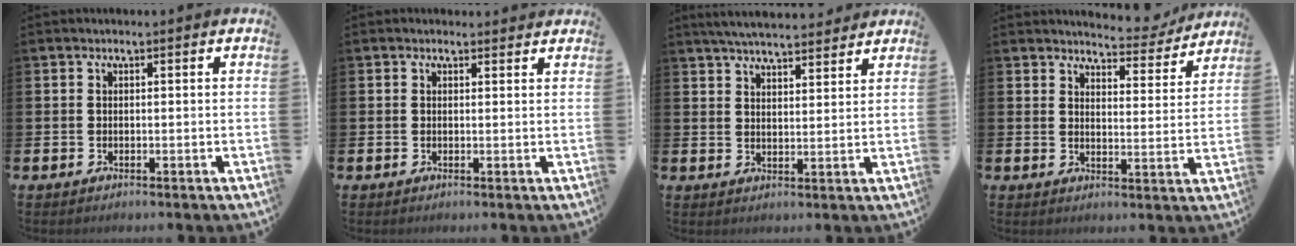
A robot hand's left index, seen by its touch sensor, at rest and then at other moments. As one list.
[{"total": 0.8, "force": [0.7, 0.3, 0.1], "torque": [0.006, 0.001, 0.011]}, {"total": 4.8, "force": [4.7, 0.4, 0.9], "torque": [-0.029, -0.022, 0.085]}, {"total": 4.6, "force": [4.5, 0.7, 0.4], "torque": [-0.005, -0.038, 0.075]}]